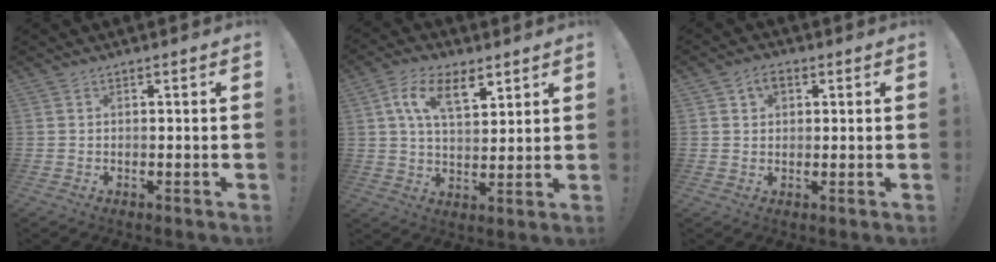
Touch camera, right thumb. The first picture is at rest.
{"total": 11.7, "force": [5.7, 5.8, 8.4], "torque": [-0.140, -0.006, 0.104]}
{"total": 3.9, "force": [1.6, 2.8, 2.2], "torque": [-0.036, 0.002, 0.028]}